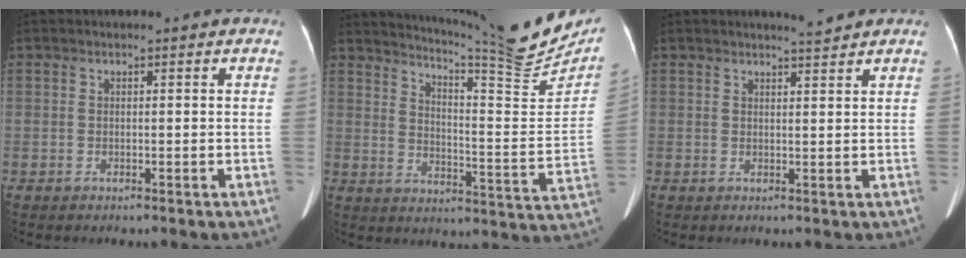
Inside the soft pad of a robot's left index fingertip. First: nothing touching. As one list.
[{"total": 19.7, "force": [17.9, 0.2, 8.3], "torque": [-0.133, -0.076, 0.234]}, {"total": 2.0, "force": [1.9, -0.5, 0.3], "torque": [-0.008, -0.013, 0.031]}]